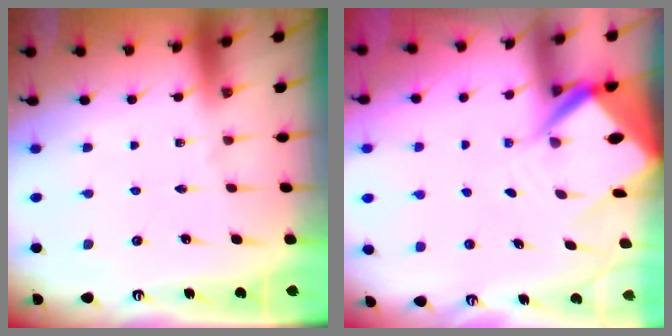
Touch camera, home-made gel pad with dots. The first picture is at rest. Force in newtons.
{"total": 7.6, "press": 7.6, "slide": 0.6}